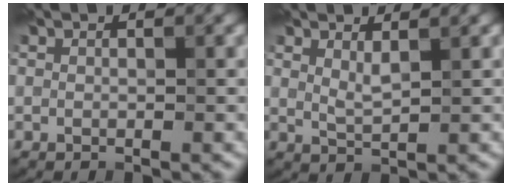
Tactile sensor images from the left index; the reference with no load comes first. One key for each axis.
{"total": 1.6, "fx": 1.5, "fy": 0.2, "fz": 0.6, "tx": -0.015, "ty": 0.003, "tz": 0.025}